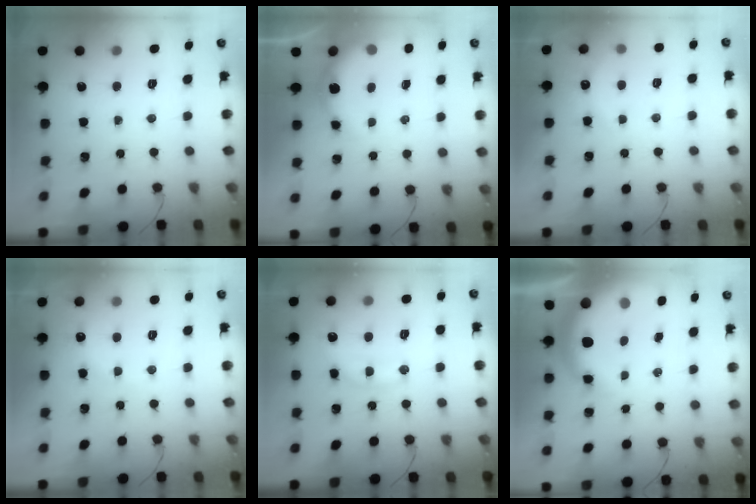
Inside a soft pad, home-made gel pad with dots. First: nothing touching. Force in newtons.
{"total": 5.2, "press": 5.2, "slide": 0.5}
{"total": 5.1, "press": 4.9, "slide": 1.1}
{"total": 7.4, "press": 7.3, "slide": 1.1}
{"total": 12.8, "press": 12.8, "slide": 0.6}
{"total": 9.9, "press": 9.6, "slide": 2.1}